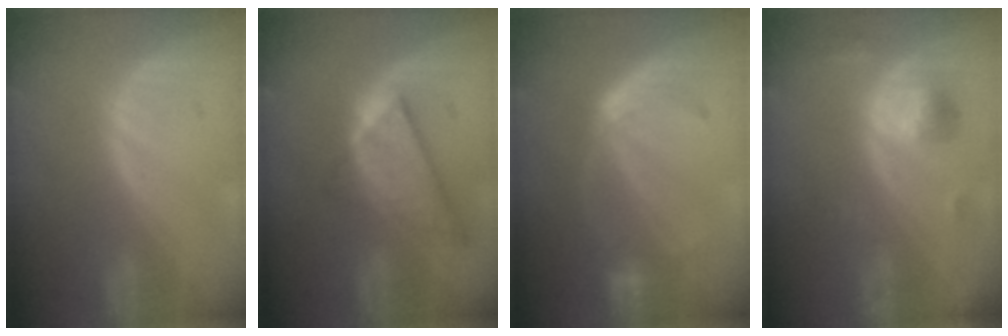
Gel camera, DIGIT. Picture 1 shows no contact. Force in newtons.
{"total": 8.6, "press": 7.4, "slide": 4.4}
{"total": 5.5, "press": 5.3, "slide": 1.6}
{"total": 5.1, "press": 5.0, "slide": 1.0}